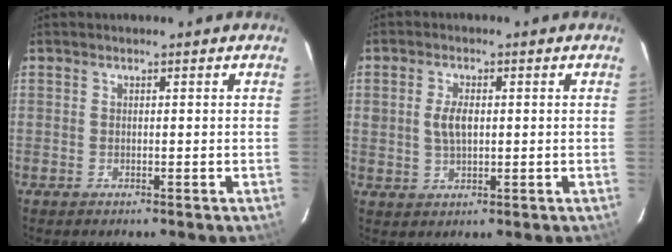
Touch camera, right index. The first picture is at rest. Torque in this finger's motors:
{"motor_torque": [0.07, 0.07, 0.08, 0.05]}